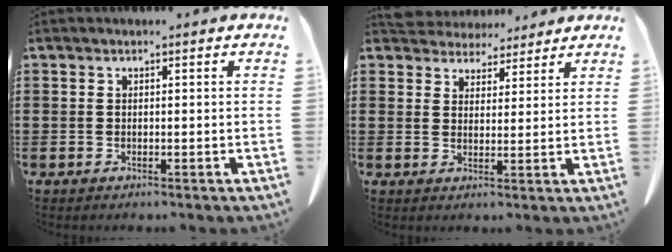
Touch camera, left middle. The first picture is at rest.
{"total": 4.0, "force": [3.8, 1.3, -0.2], "torque": [-0.014, -0.012, 0.073]}